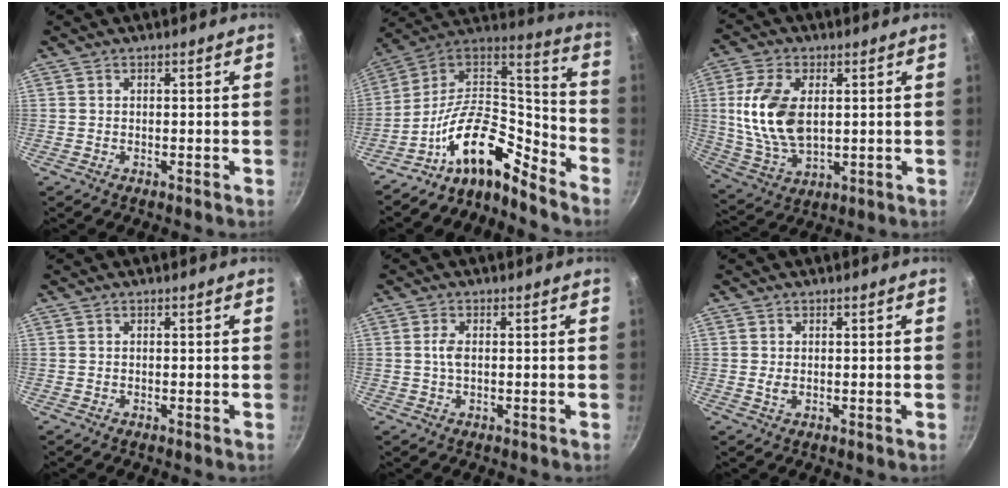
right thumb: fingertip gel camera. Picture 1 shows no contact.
{"total": 16.4, "force": [-11.0, 6.9, 10.1], "torque": [-0.149, 0.098, -0.221]}
{"total": 14.2, "force": [2.0, 8.3, 11.3], "torque": [-0.214, -0.011, 0.047]}
{"total": 0.0}
{"total": 2.4, "force": [0.2, 1.1, 2.1], "torque": [-0.048, 0.002, 0.004]}
{"total": 1.1, "force": [0.2, 0.6, 0.9], "torque": [-0.017, -0.004, 0.004]}